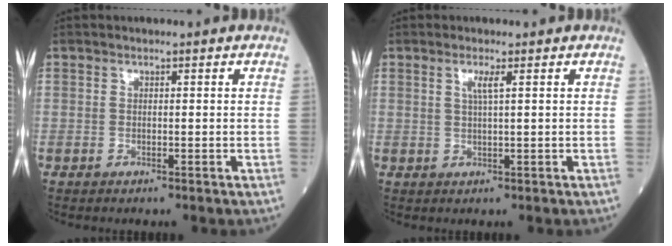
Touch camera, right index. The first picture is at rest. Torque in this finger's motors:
{"motor_torque": [0.28, 0.17, 0.20, 0.05]}